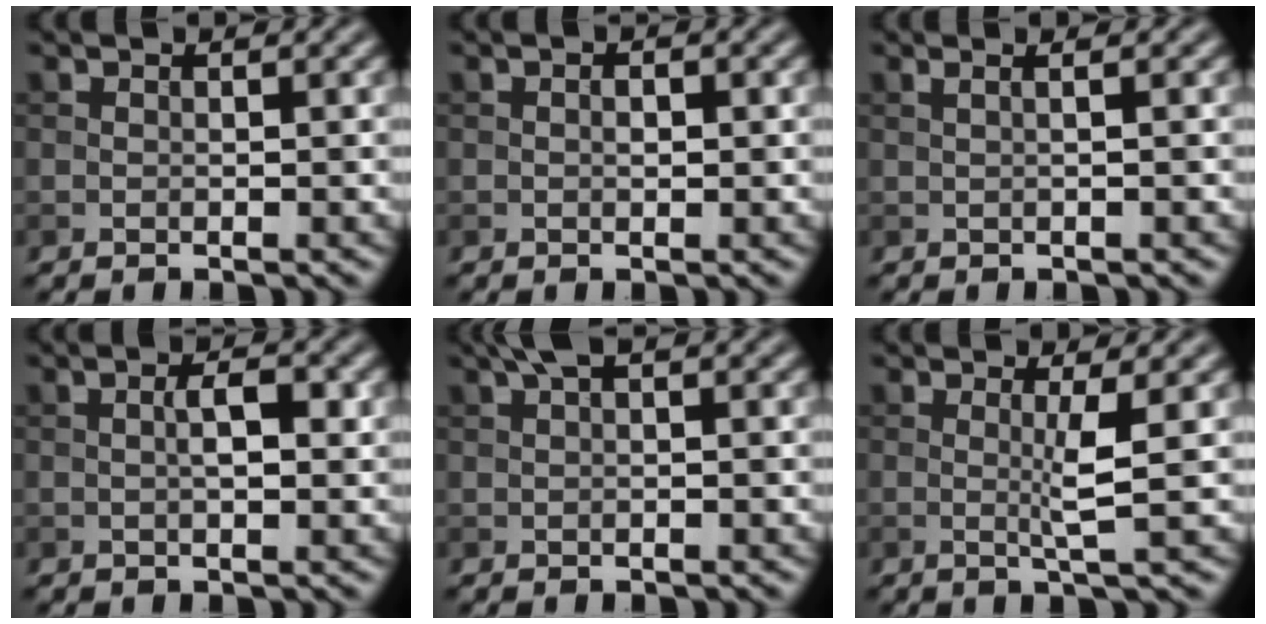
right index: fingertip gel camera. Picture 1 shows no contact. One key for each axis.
{"total": 1.0, "fx": 0.0, "fy": 0.5, "fz": 0.8, "tx": -0.012, "ty": -0.002, "tz": 0.000}
{"total": 2.5, "fx": 0.9, "fy": 1.0, "fz": 2.0, "tx": -0.013, "ty": 0.005, "tz": -0.010}
{"total": 2.5, "fx": 0.2, "fy": 0.8, "fz": 2.4, "tx": -0.041, "ty": 0.002, "tz": 0.000}
{"total": 1.6, "fx": 0.6, "fy": 0.4, "fz": 1.4, "tx": -0.030, "ty": 0.009, "tz": 0.011}
{"total": 2.6, "fx": 0.2, "fy": 0.1, "fz": 2.6, "tx": -0.051, "ty": -0.003, "tz": -0.003}